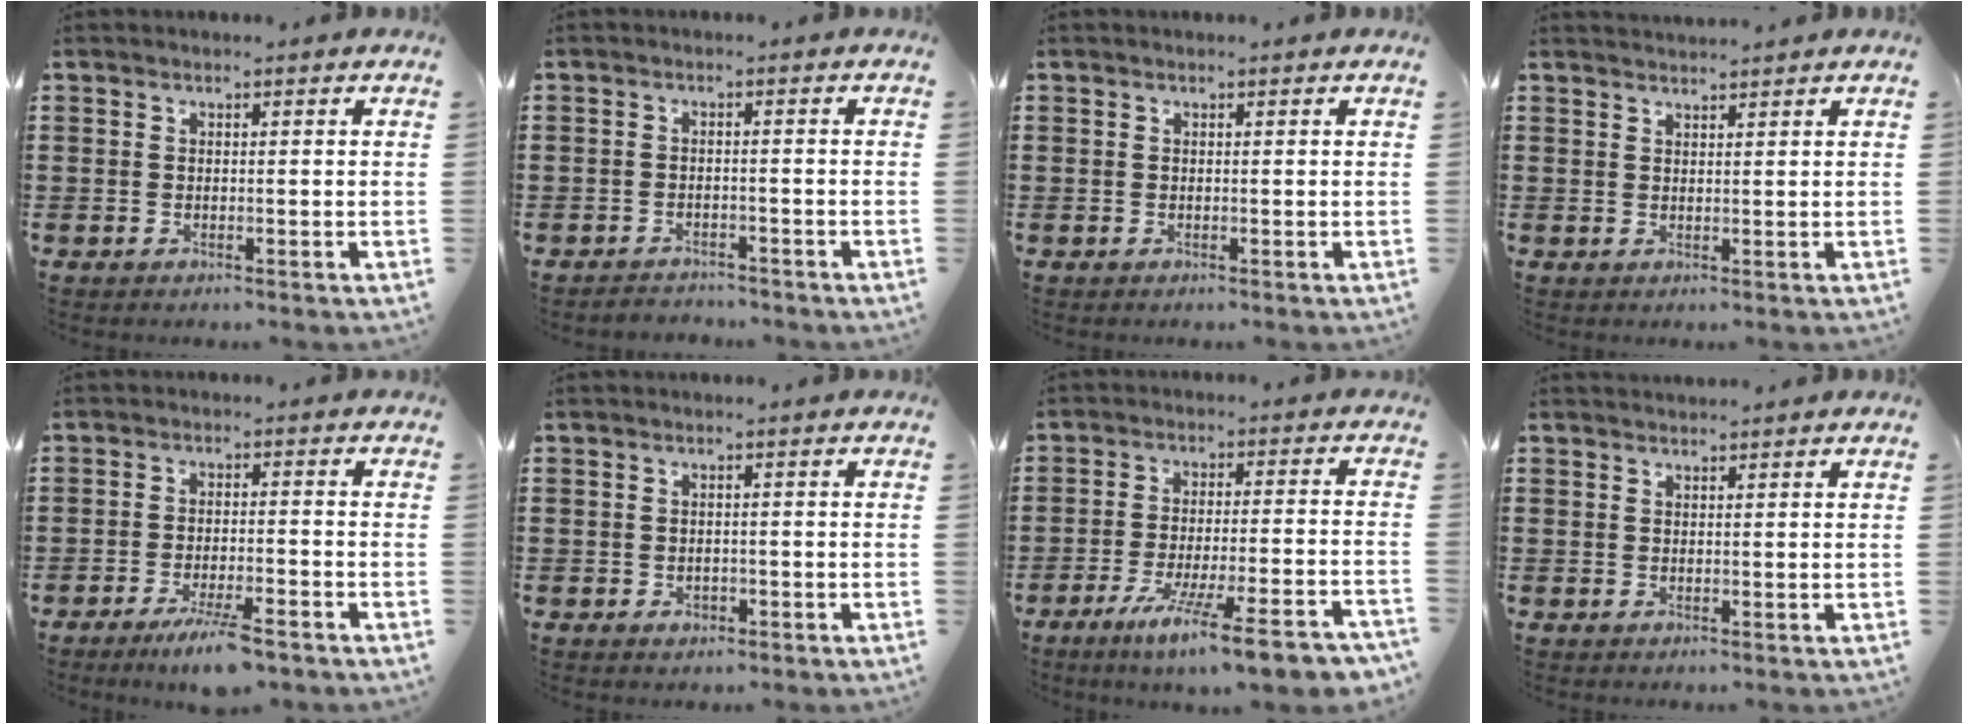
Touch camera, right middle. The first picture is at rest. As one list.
[{"total": 2.0, "force": [-2.0, 0.3, -0.2], "torque": [-0.003, -0.001, -0.044]}, {"total": 0.0}, {"total": 1.4, "force": [1.4, -0.1, -0.1], "torque": [-0.002, 0.000, 0.028]}, {"total": 5.8, "force": [-4.2, 0.7, 3.9], "torque": [-0.071, -0.008, -0.075]}, {"total": 1.0, "force": [-0.4, 0.7, 0.5], "torque": [-0.012, -0.001, -0.008]}, {"total": 10.2, "force": [-7.5, 0.3, 6.9], "torque": [-0.115, -0.004, -0.138]}, {"total": 0.9, "force": [0.9, 0.0, -0.1], "torque": [0.000, -0.003, 0.017]}]